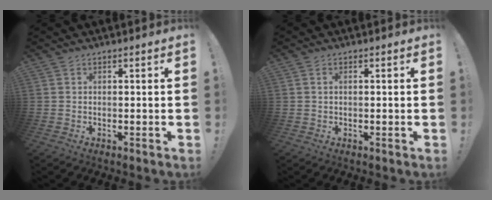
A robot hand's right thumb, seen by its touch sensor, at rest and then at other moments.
{"total": 0.9, "force": [0.1, 0.1, 0.8], "torque": [-0.020, 0.002, 0.002]}